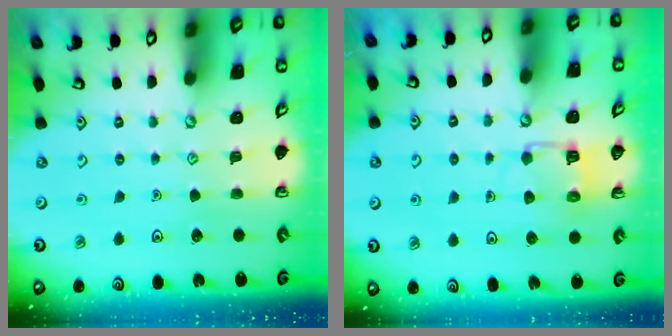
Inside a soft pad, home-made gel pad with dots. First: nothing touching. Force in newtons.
{"total": 5.5, "press": 5.5, "slide": 0.3}